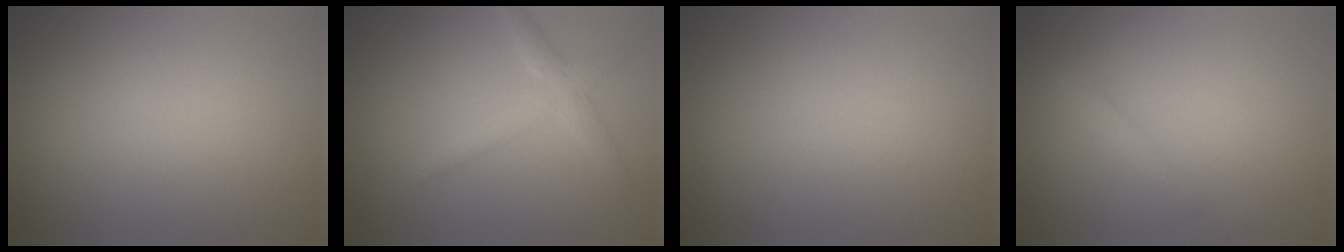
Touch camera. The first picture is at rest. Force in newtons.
{"total": 2.5, "press": 2.5, "slide": 0.1}
{"total": 0.0}
{"total": 1.4, "press": 1.4, "slide": 0.1}